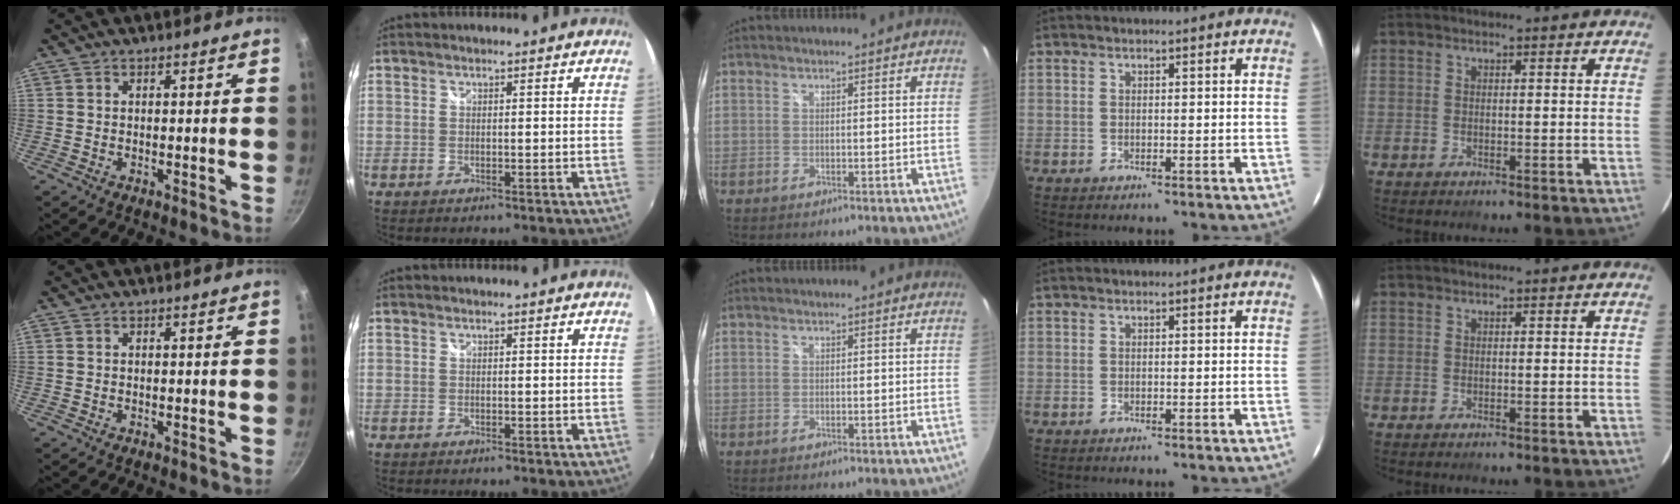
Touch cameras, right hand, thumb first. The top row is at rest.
{}